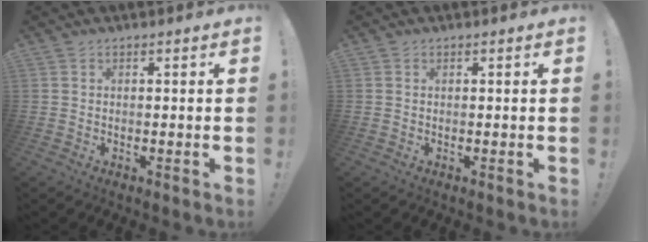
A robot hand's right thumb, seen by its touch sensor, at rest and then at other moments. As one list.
[{"total": 0.0}]